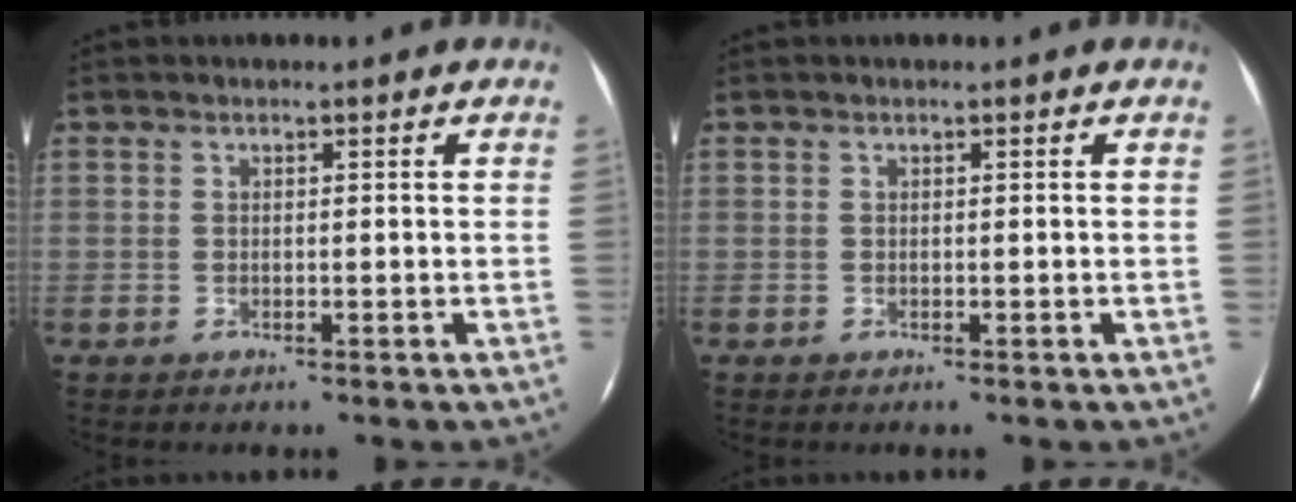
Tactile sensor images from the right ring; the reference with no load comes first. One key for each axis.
{"total": 0.0}